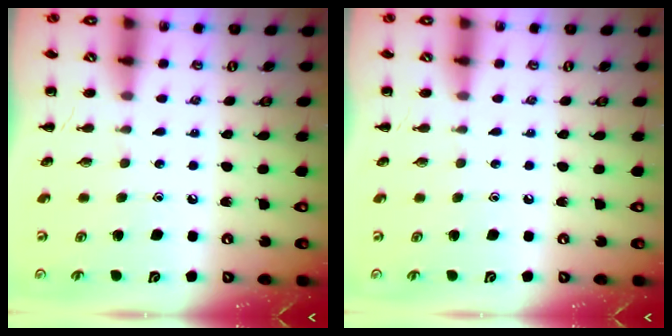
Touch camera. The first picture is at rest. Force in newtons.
{"total": 0.0}